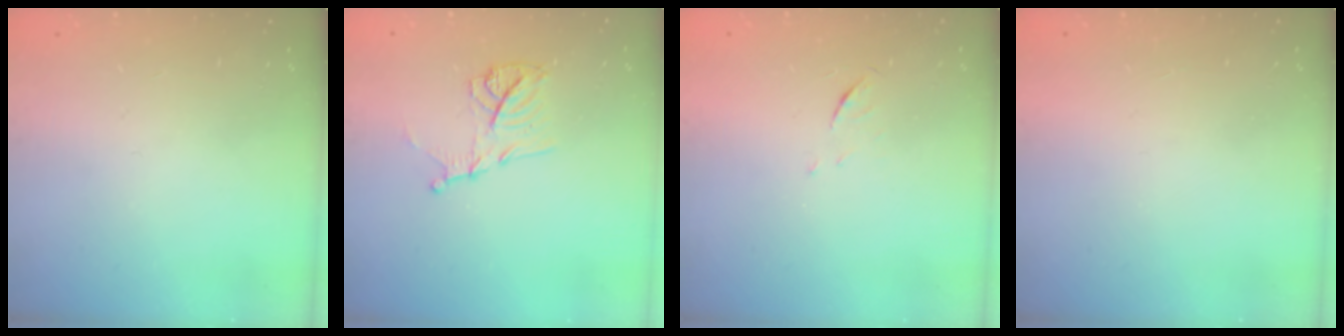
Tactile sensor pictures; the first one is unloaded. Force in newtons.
{"total": 11.4, "press": 11.4, "slide": 0.3}
{"total": 5.0, "press": 4.9, "slide": 0.4}
{"total": 1.5, "press": 1.5, "slide": 0.1}